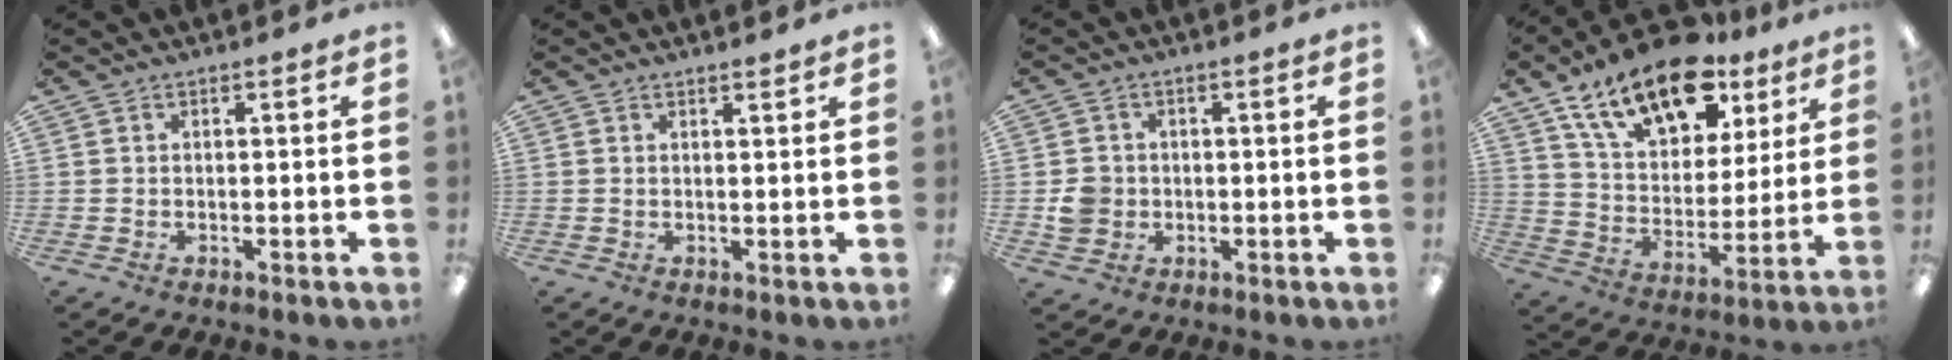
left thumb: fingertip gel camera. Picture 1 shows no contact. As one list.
[{"total": 1.3, "force": [1.2, 0.1, 0.5], "torque": [-0.001, -0.005, 0.020]}, {"total": 4.5, "force": [-0.4, 4.3, 1.3], "torque": [-0.010, 0.004, -0.007]}, {"total": 19.5, "force": [13.2, 9.6, 10.6], "torque": [-0.185, -0.068, 0.233]}]